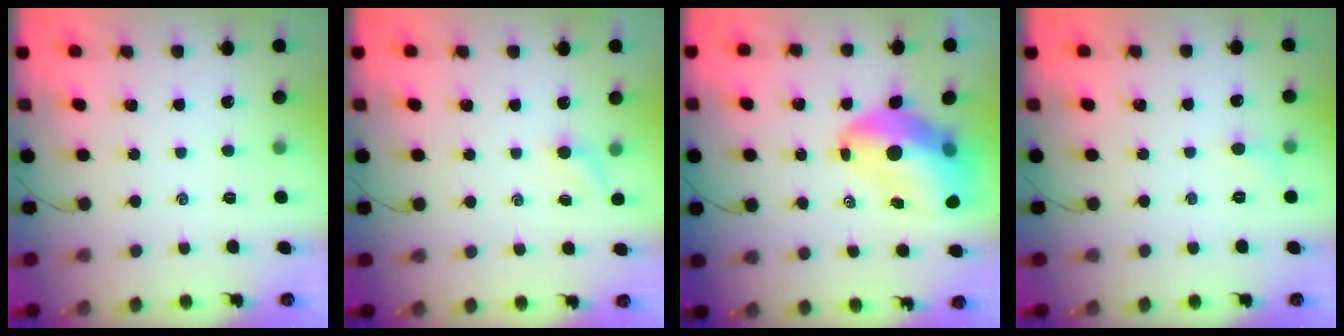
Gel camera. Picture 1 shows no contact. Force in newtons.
{"total": 2.9, "press": 2.7, "slide": 0.9}
{"total": 14.4, "press": 13.8, "slide": 4.0}
{"total": 3.7, "press": 3.5, "slide": 1.2}